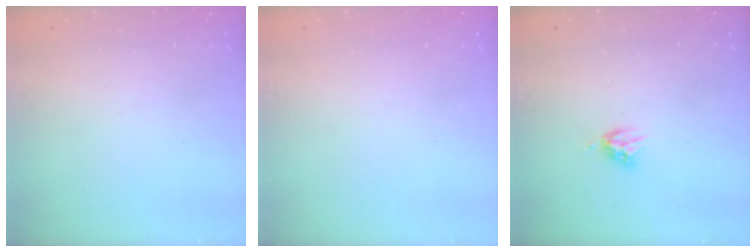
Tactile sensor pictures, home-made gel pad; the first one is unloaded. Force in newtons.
{"total": 0.0}
{"total": 4.6, "press": 4.6, "slide": 0.5}